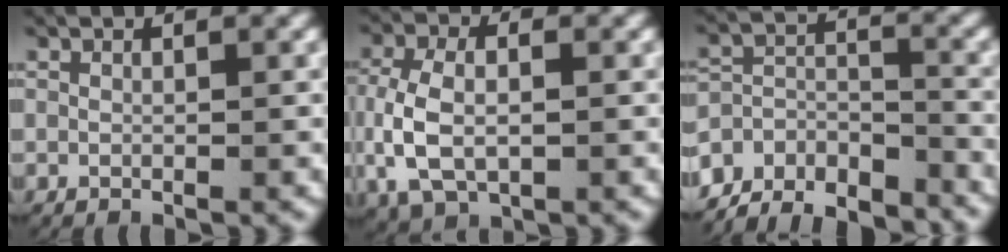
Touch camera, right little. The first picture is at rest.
{"total": 5.3, "force": [-0.5, 3.6, 3.8], "torque": [-0.107, -0.005, 0.001]}
{"total": 12.1, "force": [-9.8, 5.9, 4.0], "torque": [-0.068, -0.033, -0.158]}